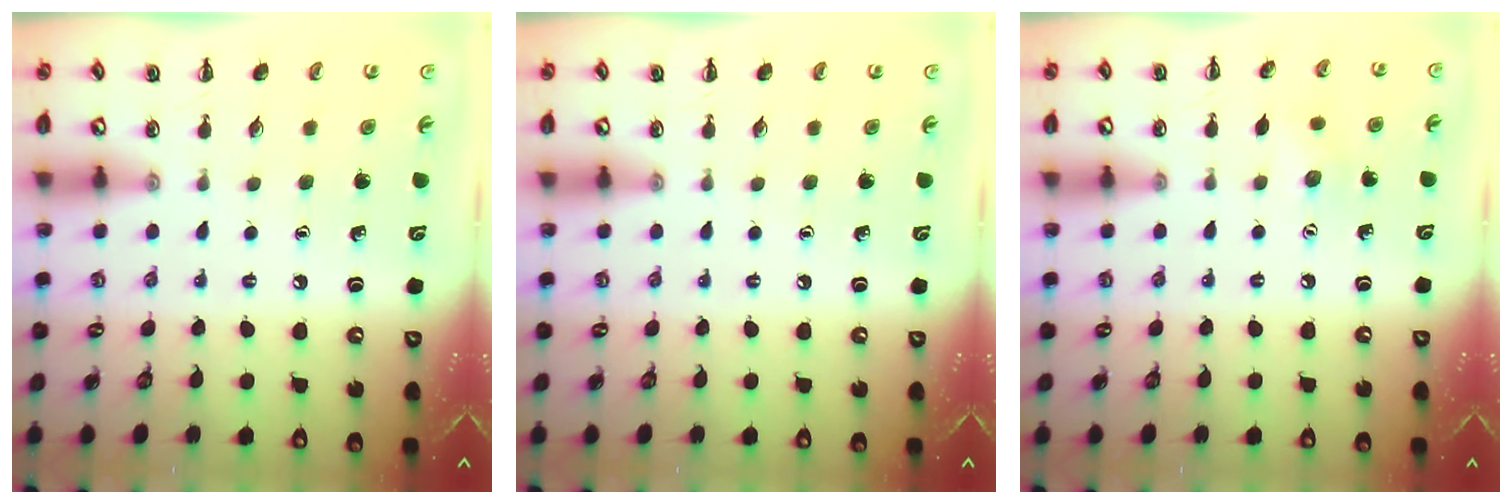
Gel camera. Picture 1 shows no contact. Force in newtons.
{"total": 0.0}
{"total": 4.4, "press": 4.3, "slide": 0.9}